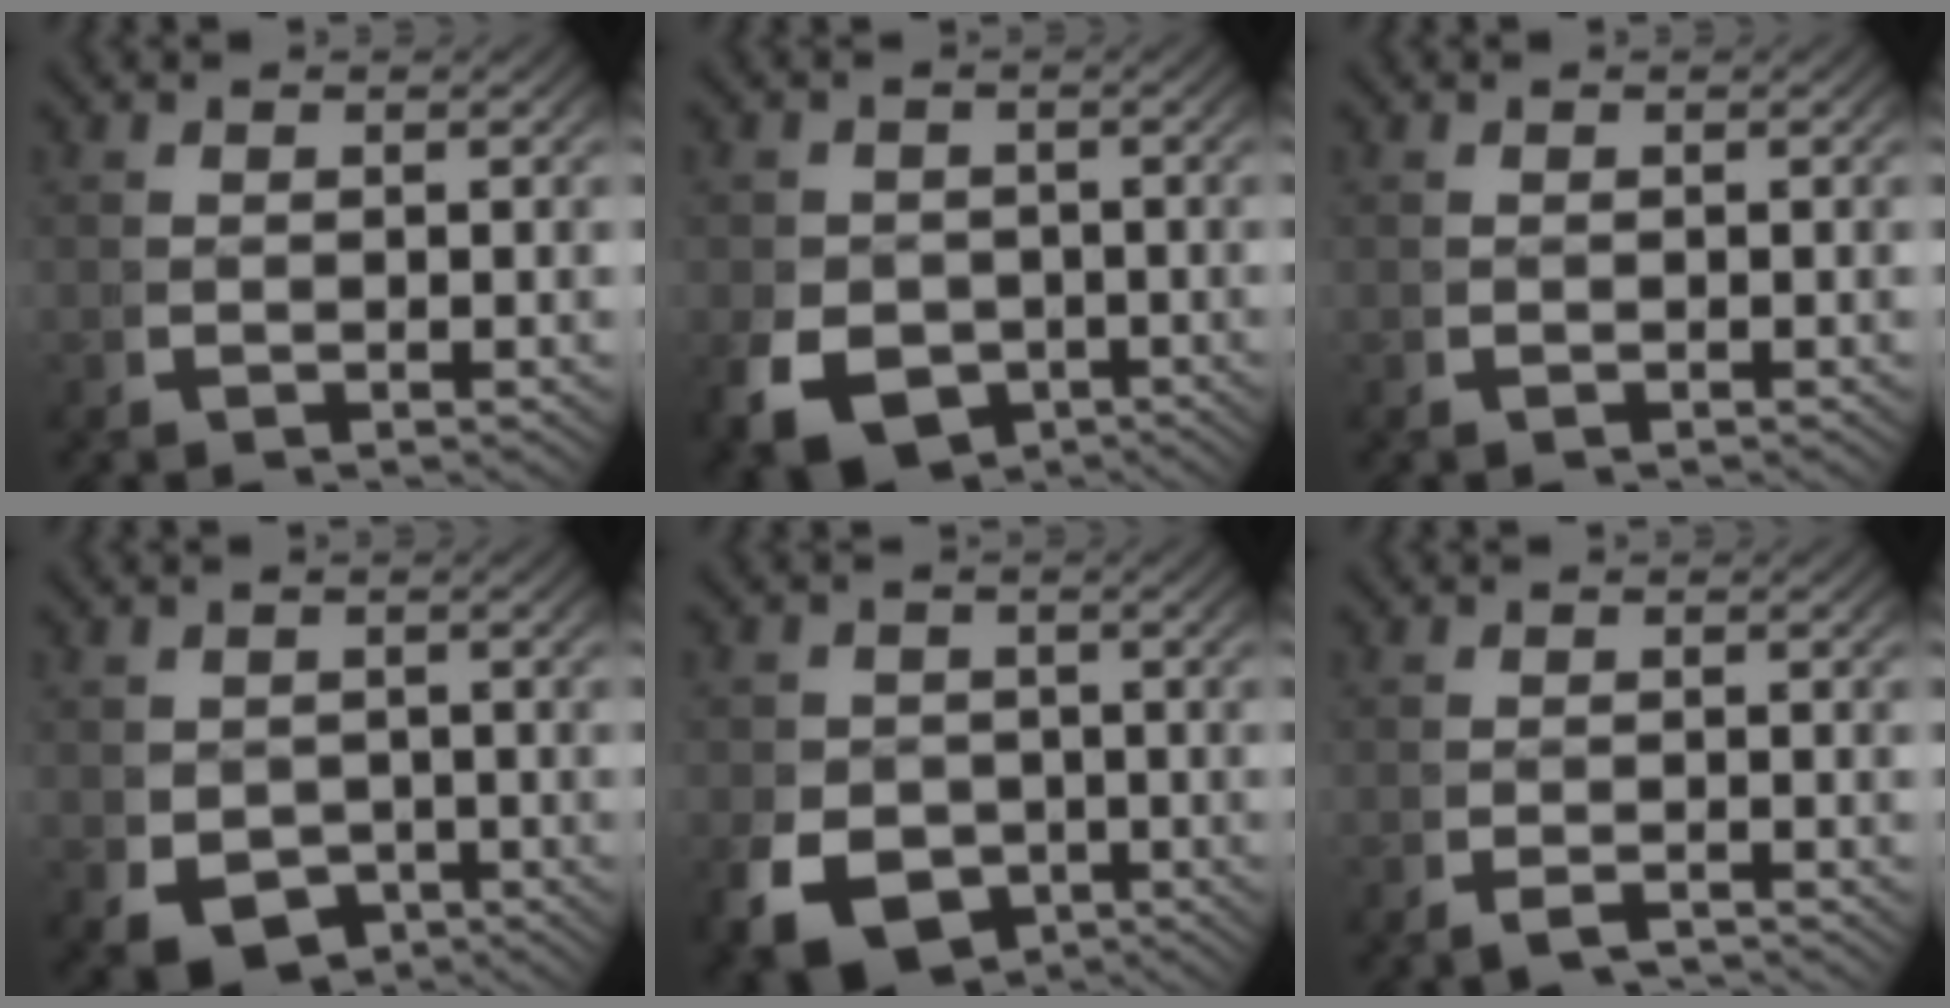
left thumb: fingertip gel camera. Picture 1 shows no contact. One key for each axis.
{"total": 8.6, "fx": -4.0, "fy": 6.5, "fz": 4.0, "tx": -0.079, "ty": -0.042, "tz": -0.052}
{"total": 0.0}
{"total": 5.9, "fx": -2.8, "fy": 4.5, "fz": 2.6, "tx": -0.044, "ty": -0.037, "tz": -0.032}
{"total": 9.5, "fx": -4.5, "fy": 7.3, "fz": 4.1, "tx": -0.083, "ty": -0.044, "tz": -0.063}
{"total": 1.6, "fx": -1.5, "fy": 0.2, "fz": 0.5, "tx": -0.008, "ty": -0.004, "tz": -0.028}